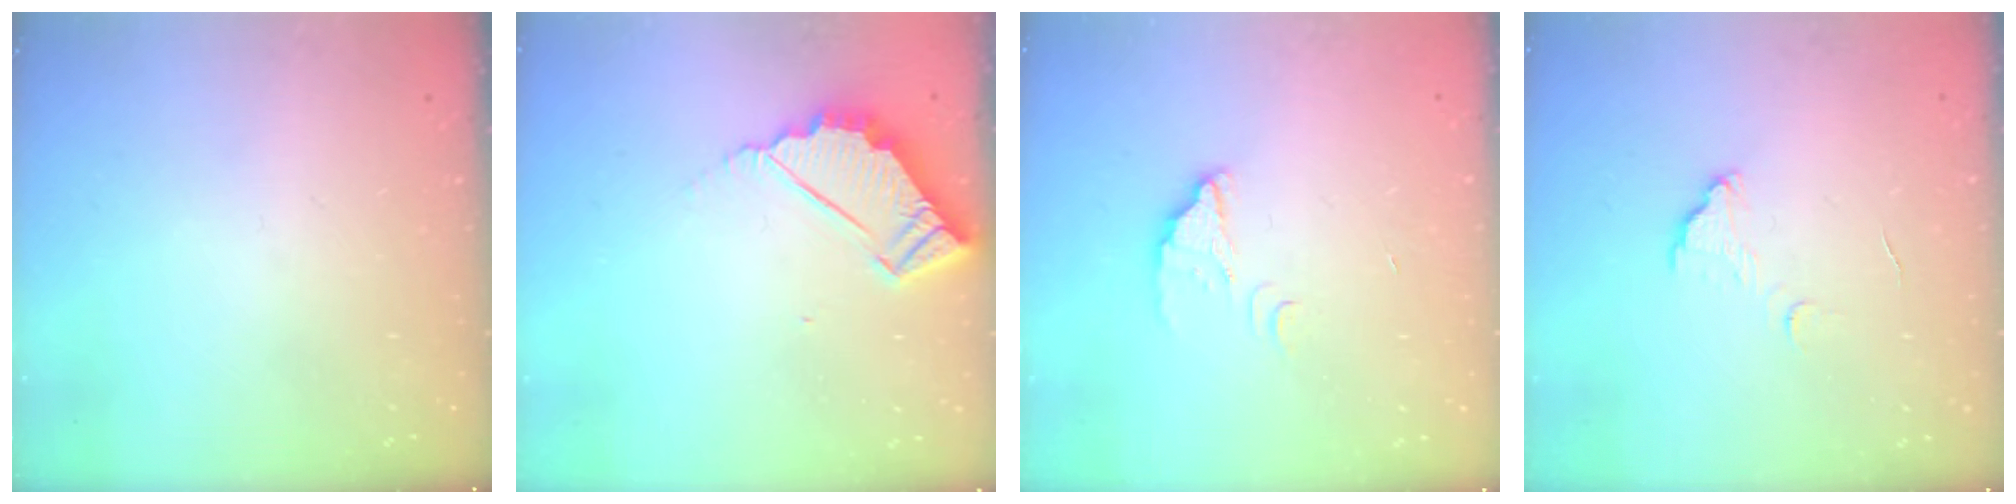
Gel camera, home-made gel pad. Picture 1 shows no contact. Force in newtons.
{"total": 5.4, "press": 5.4, "slide": 0.2}
{"total": 3.4, "press": 3.4, "slide": 0.2}
{"total": 5.9, "press": 5.9, "slide": 0.4}